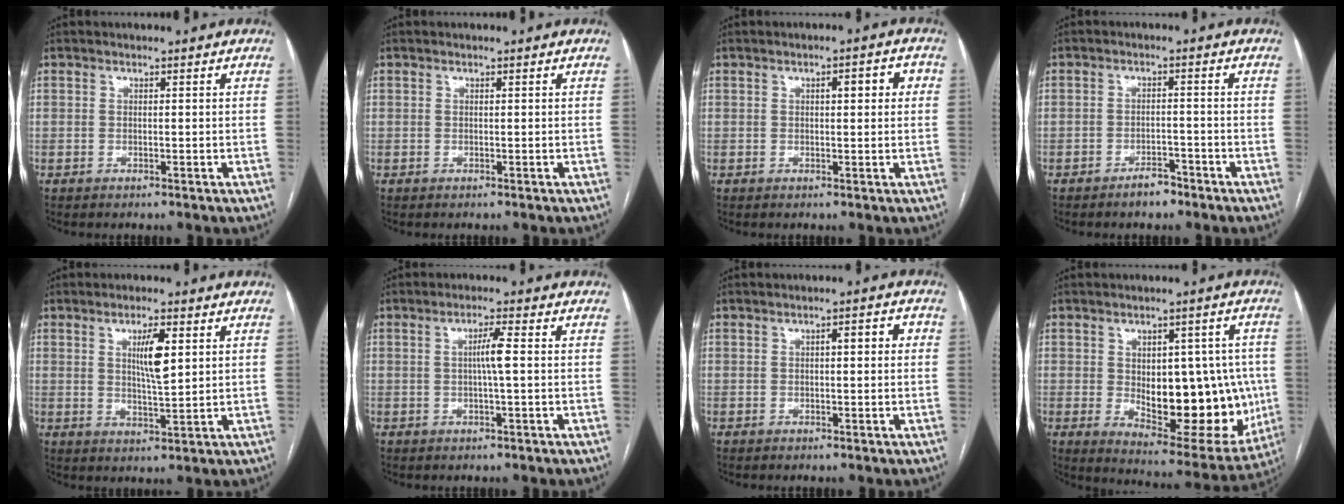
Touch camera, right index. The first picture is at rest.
{"total": 0.0}
{"total": 3.6, "force": [0.9, 1.1, 3.3], "torque": [-0.044, 0.014, 0.010]}
{"total": 3.0, "force": [-2.4, 1.2, 1.3], "torque": [-0.020, 0.004, -0.036]}
{"total": 5.5, "force": [1.9, 0.8, 5.1], "torque": [-0.092, -0.003, 0.036]}
{"total": 3.2, "force": [0.2, -0.3, 3.2], "torque": [-0.059, 0.002, 0.005]}
{"total": 2.9, "force": [0.4, 0.8, 2.7], "torque": [-0.037, 0.014, 0.004]}
{"total": 18.0, "force": [-1.3, 8.4, 15.9], "torque": [-0.218, 0.001, 0.011]}